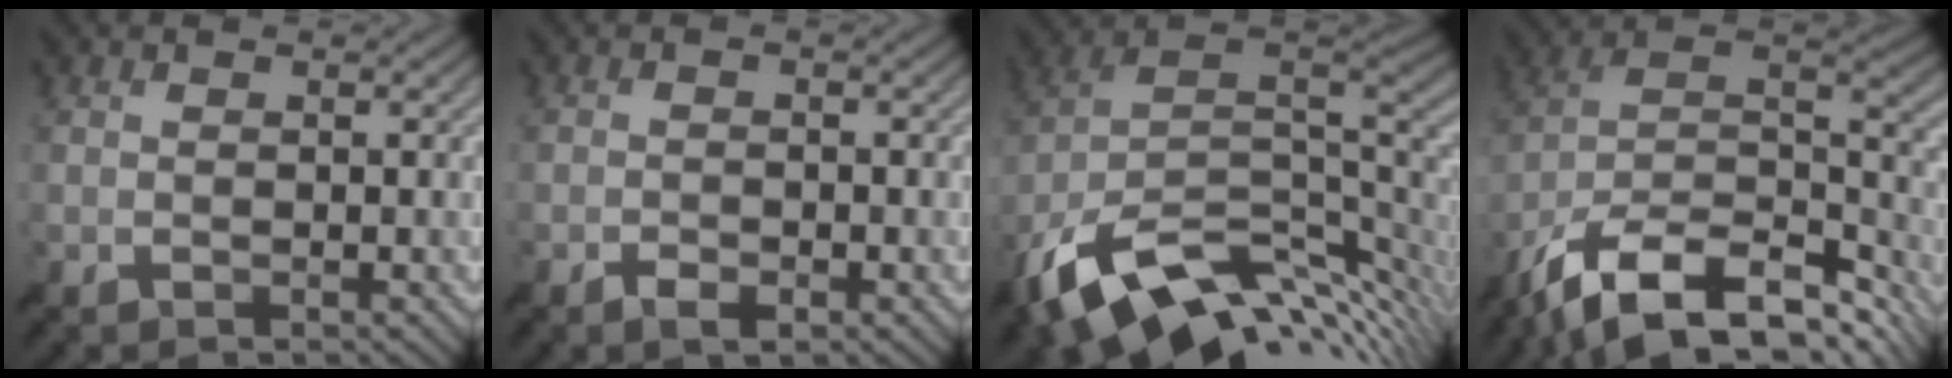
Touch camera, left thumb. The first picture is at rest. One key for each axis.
{"total": 1.8, "fx": -1.3, "fy": 0.6, "fz": 1.1, "tx": -0.015, "ty": -0.003, "tz": -0.023}
{"total": 16.0, "fx": -6.0, "fy": 8.6, "fz": 12.0, "tx": -0.252, "ty": -0.022, "tz": -0.099}
{"total": 16.9, "fx": -11.3, "fy": 7.4, "fz": 10.1, "tx": -0.241, "ty": -0.026, "tz": -0.180}